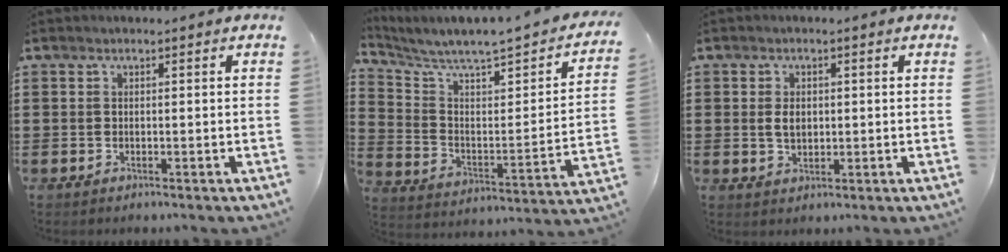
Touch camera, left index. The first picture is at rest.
{"total": 4.4, "force": [3.7, 0.3, 2.3], "torque": [-0.069, -0.044, 0.053]}
{"total": 2.7, "force": [0.4, 1.7, 2.0], "torque": [-0.044, 0.006, 0.007]}